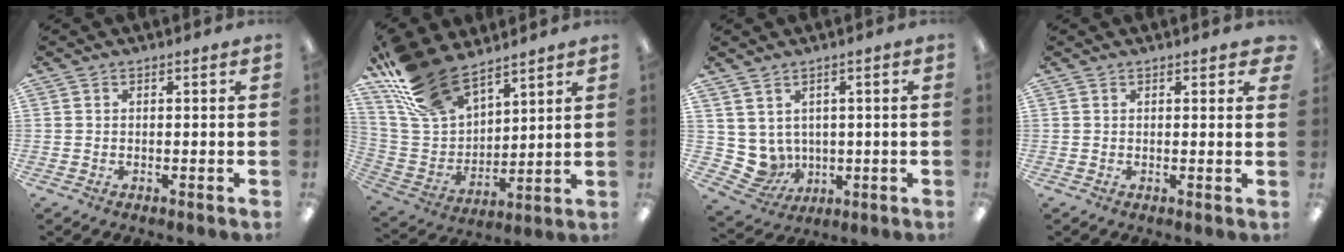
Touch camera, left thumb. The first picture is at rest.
{"total": 17.8, "force": [14.0, 8.2, 7.2], "torque": [-0.170, -0.074, 0.265]}
{"total": 5.9, "force": [1.5, 5.6, 1.1], "torque": [-0.053, -0.018, 0.036]}
{"total": 1.2, "force": [1.0, 0.3, 0.5], "torque": [0.005, -0.005, 0.015]}